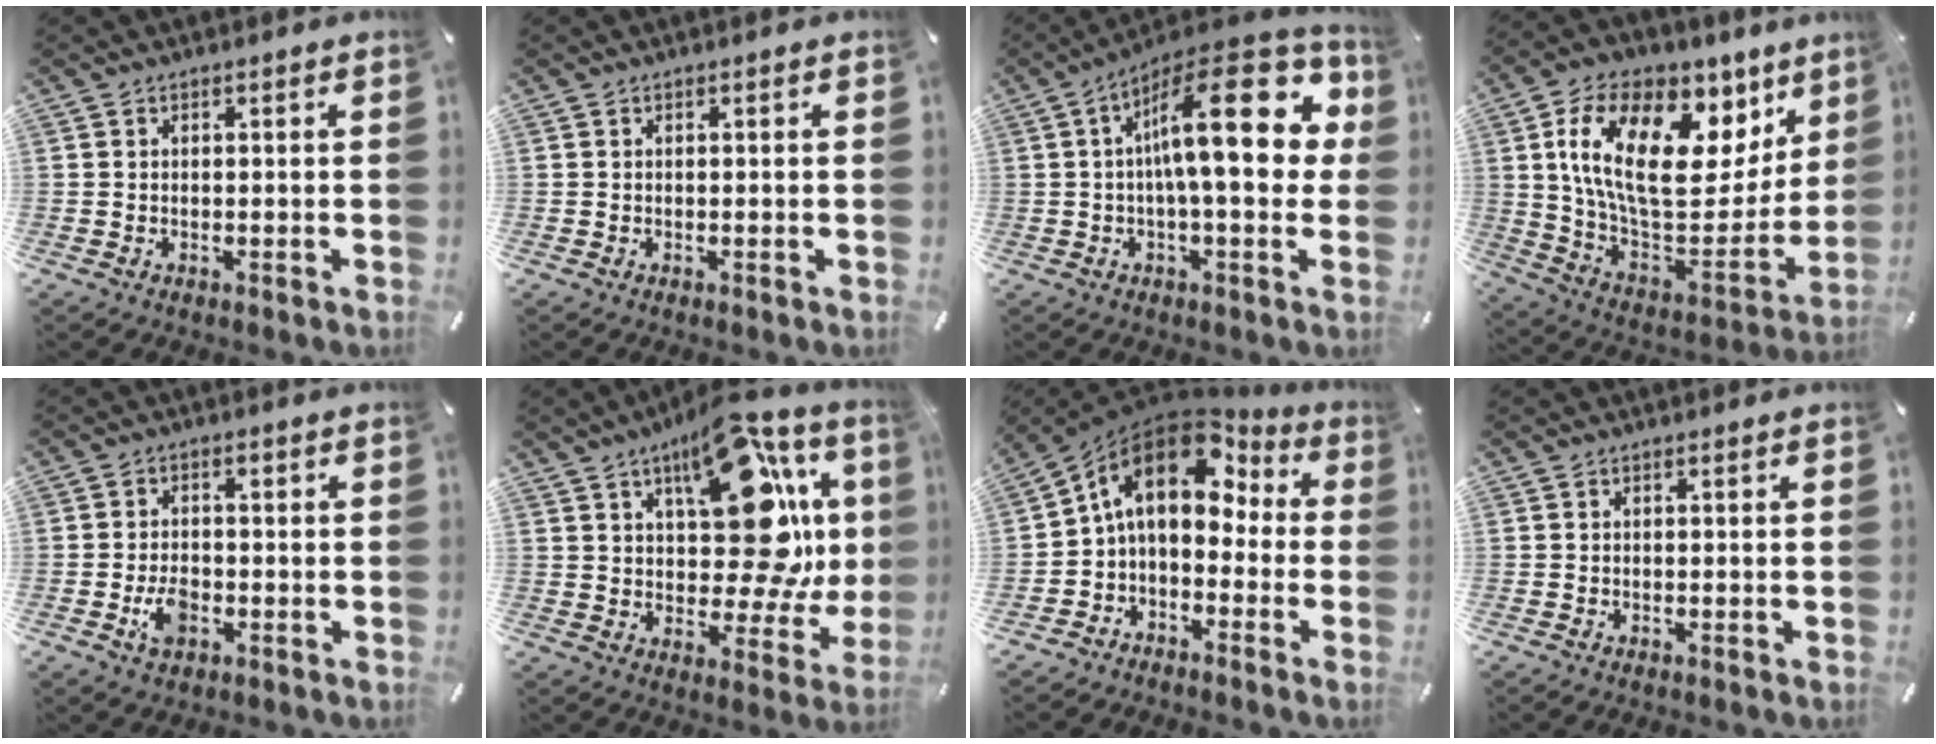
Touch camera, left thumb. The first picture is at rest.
{"total": 0.0}
{"total": 23.3, "force": [4.5, 8.1, 21.3], "torque": [-0.336, -0.033, 0.066]}
{"total": 24.9, "force": [9.6, 13.6, 18.5], "torque": [-0.318, -0.045, 0.169]}
{"total": 5.4, "force": [-1.7, 3.5, 3.8], "torque": [-0.074, 0.003, -0.034]}
{"total": 24.8, "force": [9.1, 12.9, 19.1], "torque": [-0.247, -0.054, 0.154]}
{"total": 13.4, "force": [2.9, 9.4, 9.2], "torque": [-0.152, 0.000, 0.048]}
{"total": 0.0}